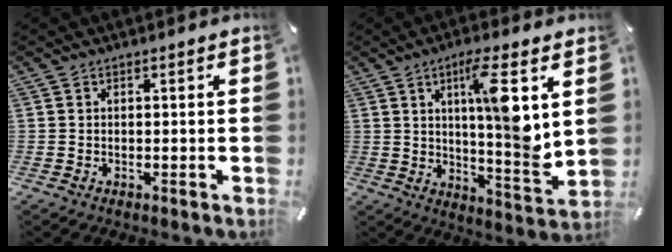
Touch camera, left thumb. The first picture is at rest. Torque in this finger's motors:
{"motor_torque": [2.34, 2.67, 0.46, -0.23, 0.27]}